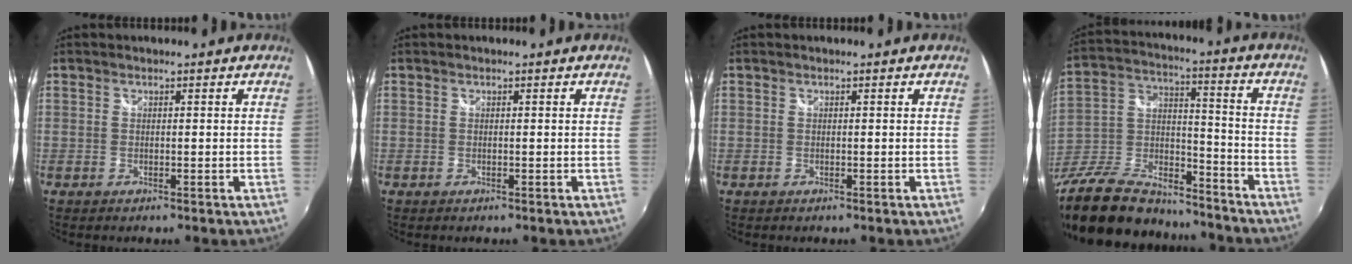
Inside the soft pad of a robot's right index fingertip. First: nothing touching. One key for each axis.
{"total": 0.0}
{"total": 0.0}
{"total": 27.4, "fx": -20.1, "fy": 12.2, "fz": 14.0, "tx": -0.314, "ty": 0.011, "tz": -0.323}